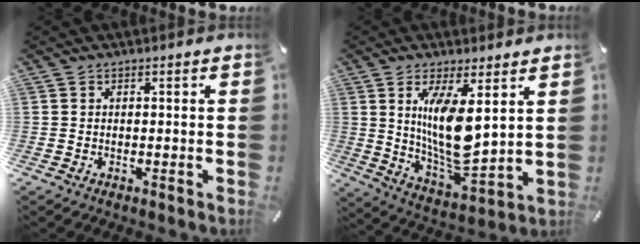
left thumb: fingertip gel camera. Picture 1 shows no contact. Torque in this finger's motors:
{"motor_torque": [1.60, 3.41, 1.49, -1.28, 0.57]}